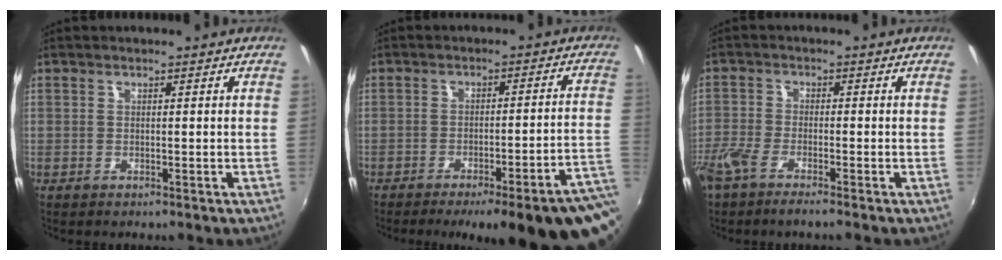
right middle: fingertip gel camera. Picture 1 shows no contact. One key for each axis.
{"total": 21.4, "fx": -16.0, "fy": 3.2, "fz": 13.9, "tx": -0.153, "ty": -0.011, "tz": -0.198}
{"total": 5.5, "fx": -4.2, "fy": 0.9, "fz": 3.4, "tx": -0.088, "ty": -0.015, "tz": -0.087}